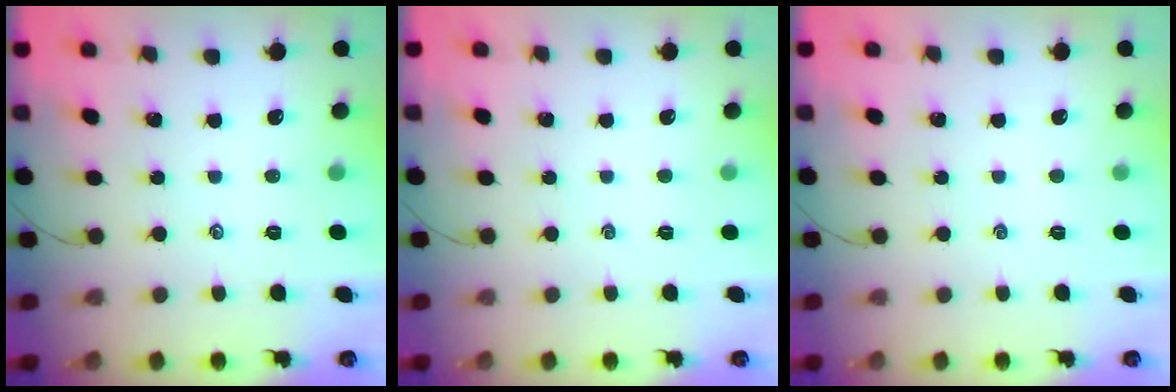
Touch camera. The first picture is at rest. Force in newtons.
{"total": 0.0}
{"total": 0.0}